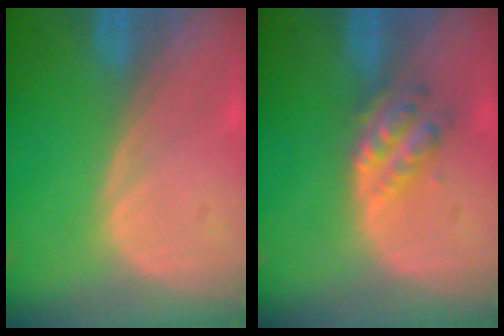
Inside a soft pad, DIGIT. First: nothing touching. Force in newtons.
{"total": 4.7, "press": 4.2, "slide": 2.3}